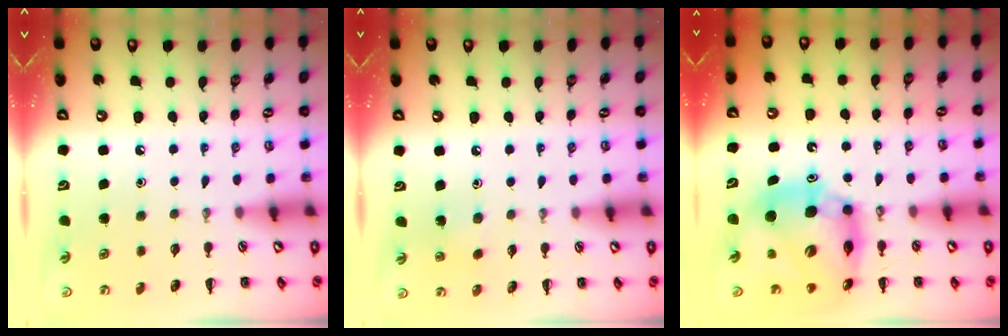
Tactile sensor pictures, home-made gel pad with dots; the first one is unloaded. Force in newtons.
{"total": 6.3, "press": 6.1, "slide": 1.6}
{"total": 14.2, "press": 13.6, "slide": 4.2}